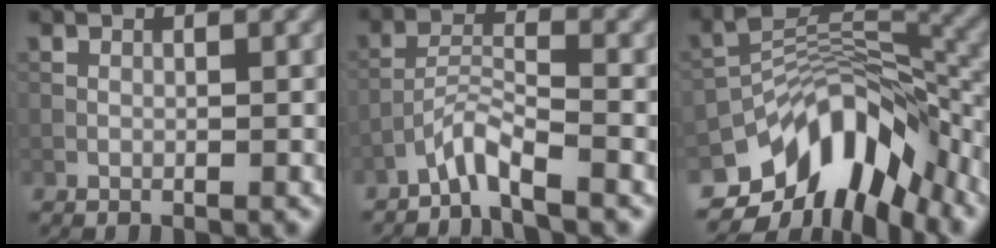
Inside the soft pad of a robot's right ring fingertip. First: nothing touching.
{"total": 3.1, "force": [-2.7, 0.1, 1.5], "torque": [-0.029, 0.008, -0.062]}
{"total": 11.6, "force": [-7.1, 5.9, 6.9], "torque": [-0.102, 0.012, -0.132]}